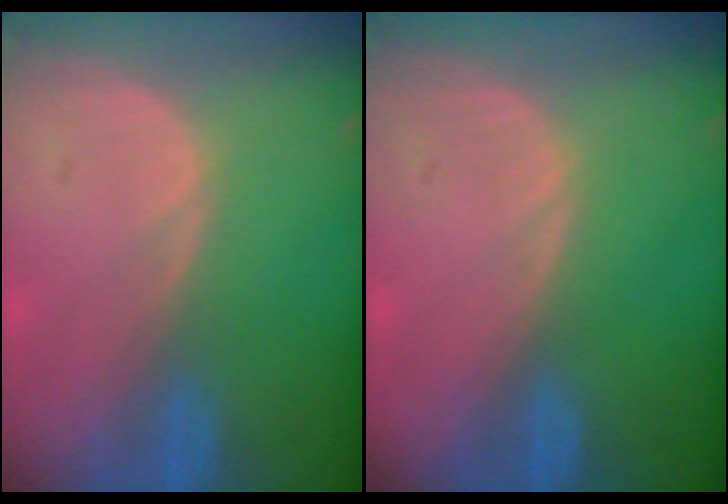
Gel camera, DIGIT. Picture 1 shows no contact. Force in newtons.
{"total": 0.0}